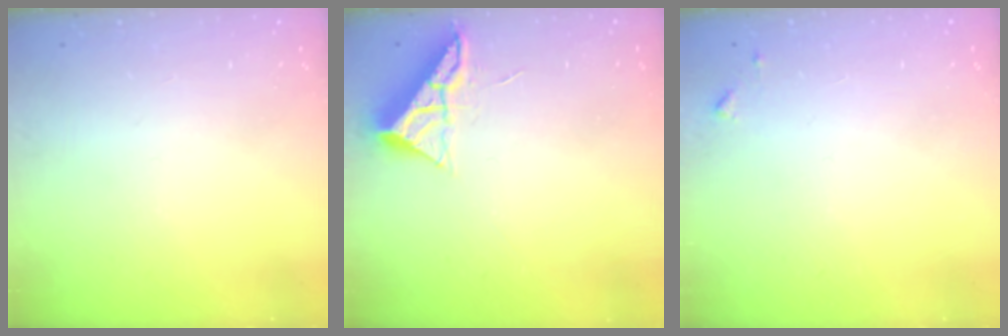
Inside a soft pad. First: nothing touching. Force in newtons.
{"total": 6.5, "press": 6.5, "slide": 0.1}
{"total": 5.1, "press": 5.1, "slide": 0.4}